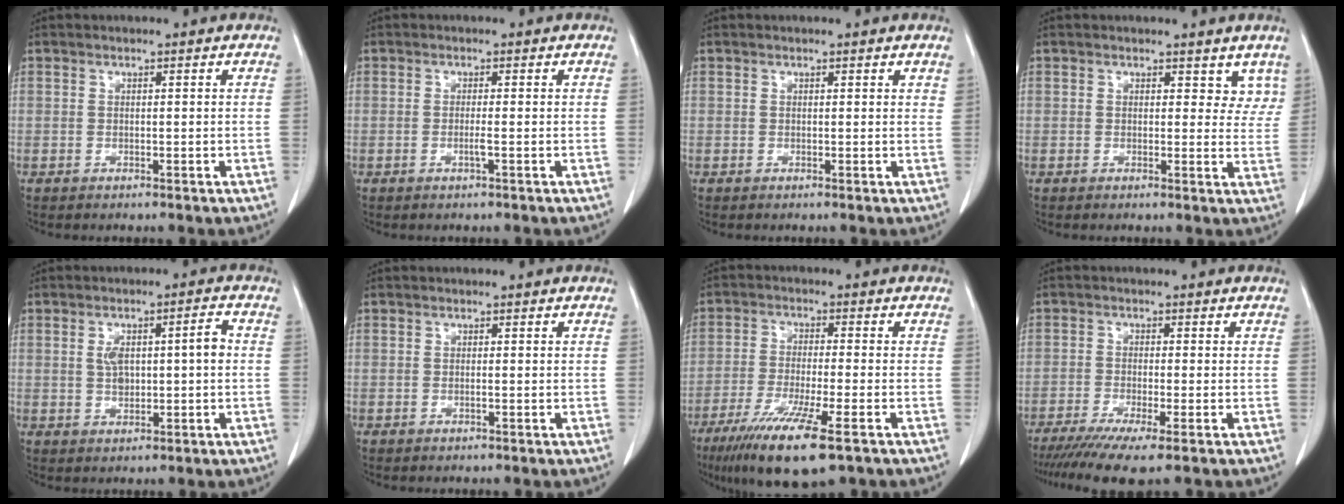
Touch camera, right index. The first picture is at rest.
{"total": 1.2, "force": [-0.4, -0.2, 1.1], "torque": [-0.024, -0.002, -0.007]}
{"total": 0.6, "force": [0.5, 0.3, 0.2], "torque": [-0.002, 0.000, 0.002]}
{"total": 4.3, "force": [3.2, 2.5, 1.3], "torque": [0.009, -0.007, 0.027]}
{"total": 5.8, "force": [0.5, 1.8, 5.5], "torque": [-0.101, 0.020, 0.013]}
{"total": 0.0}
{"total": 12.3, "force": [-7.3, 1.1, 9.8], "torque": [-0.177, -0.035, -0.122]}
{"total": 8.1, "force": [-5.7, 0.0, 5.7], "torque": [-0.090, -0.018, -0.092]}